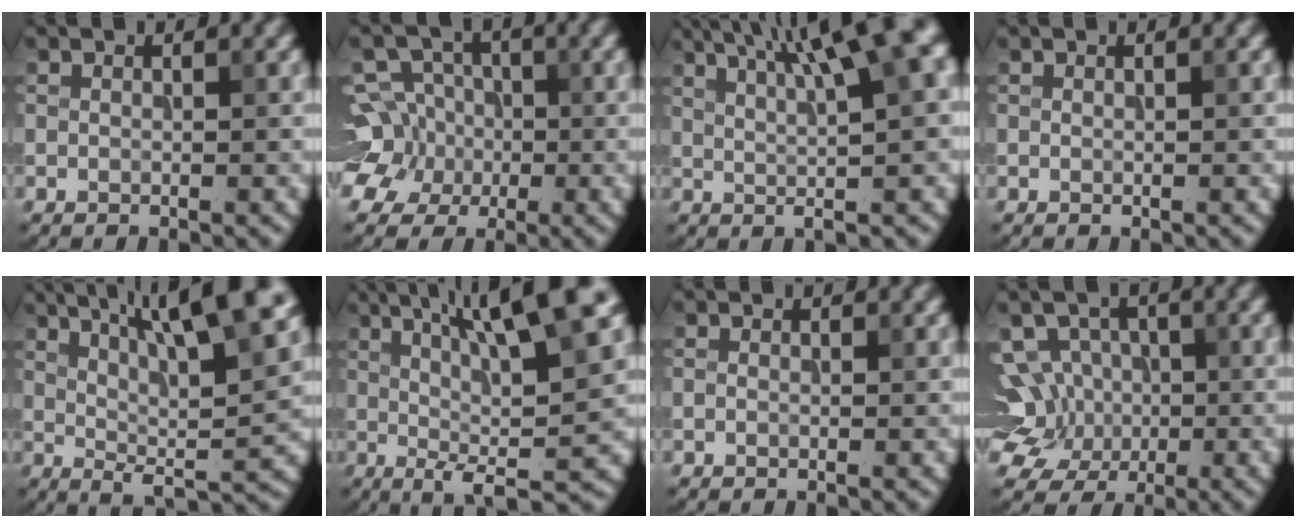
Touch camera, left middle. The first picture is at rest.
{"total": 9.1, "force": [-1.1, 8.1, 3.8], "torque": [-0.073, 0.023, -0.058]}
{"total": 11.6, "force": [4.5, 2.8, 10.3], "torque": [-0.096, 0.036, 0.052]}
{"total": 0.0}
{"total": 11.8, "force": [5.5, 2.5, 10.1], "torque": [-0.137, 0.012, 0.086]}
{"total": 11.8, "force": [2.7, 2.3, 11.3], "torque": [-0.150, 0.013, 0.041]}
{"total": 0.0}
{"total": 7.3, "force": [0.6, 6.3, 3.7], "torque": [-0.053, 0.034, -0.021]}